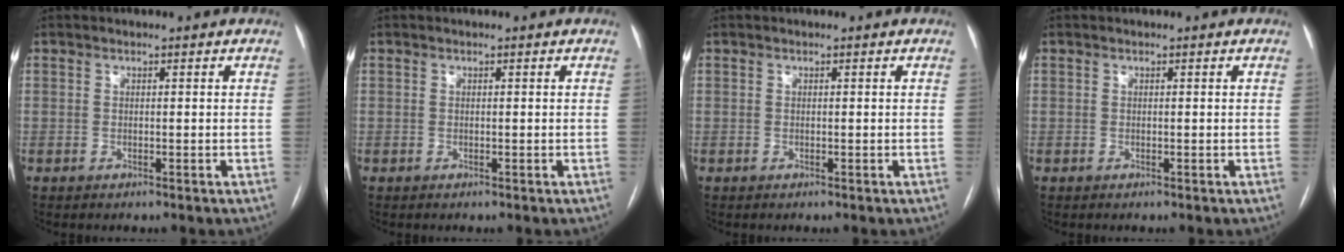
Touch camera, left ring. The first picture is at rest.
{"total": 0.0}
{"total": 0.0}
{"total": 0.0}